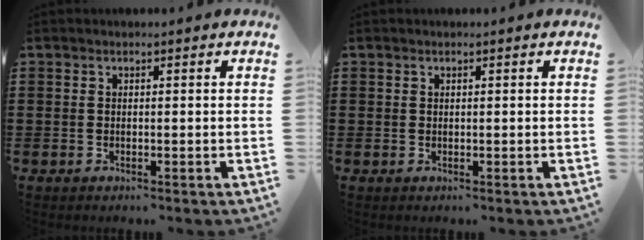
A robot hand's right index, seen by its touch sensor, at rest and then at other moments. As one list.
[{"total": 0.0}]